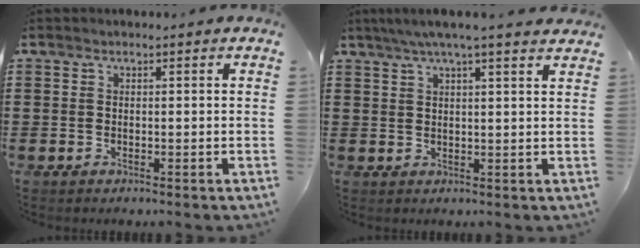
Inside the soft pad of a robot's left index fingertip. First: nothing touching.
{"total": 4.2, "force": [3.1, -0.3, 2.8], "torque": [-0.061, -0.007, 0.054]}